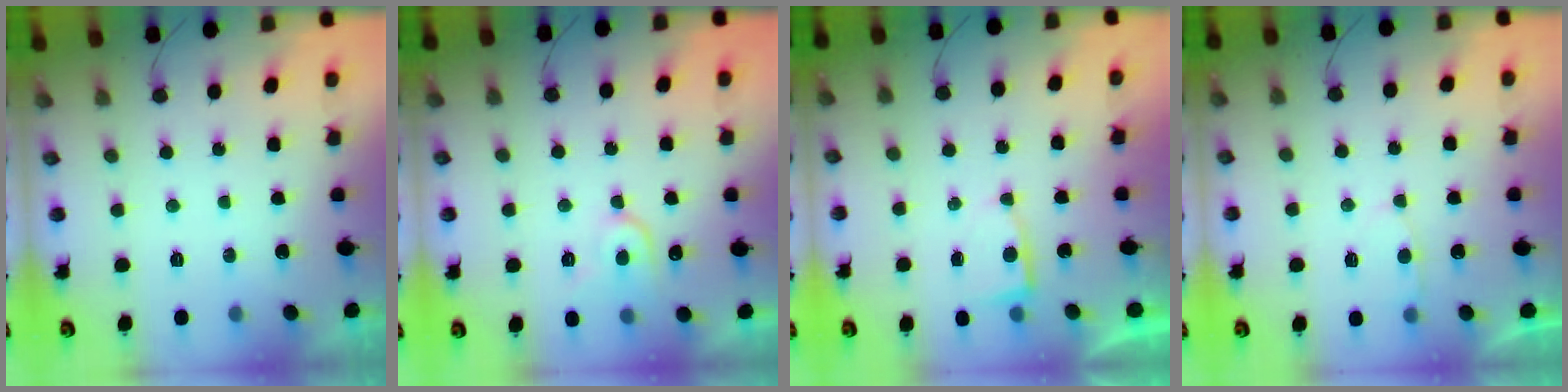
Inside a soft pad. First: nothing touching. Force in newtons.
{"total": 9.0, "press": 9.0, "slide": 0.7}
{"total": 3.3, "press": 3.3, "slide": 0.4}
{"total": 3.0, "press": 3.0, "slide": 0.4}